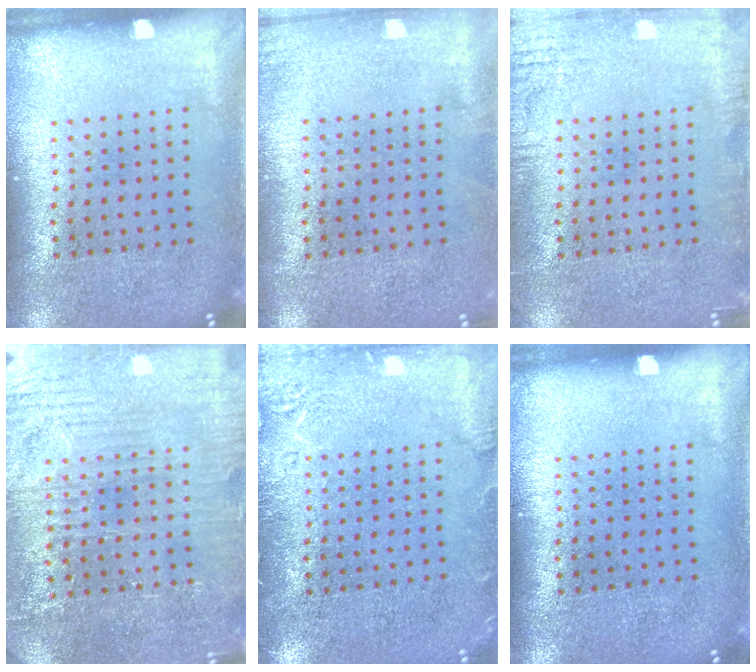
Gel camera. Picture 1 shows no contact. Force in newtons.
{"total": 0.7, "press": 0.7, "slide": 0.1}
{"total": 2.0, "press": 2.0, "slide": 0.2}
{"total": 3.6, "press": 3.5, "slide": 0.6}
{"total": 2.2, "press": 2.2, "slide": 0.4}
{"total": 0.0}